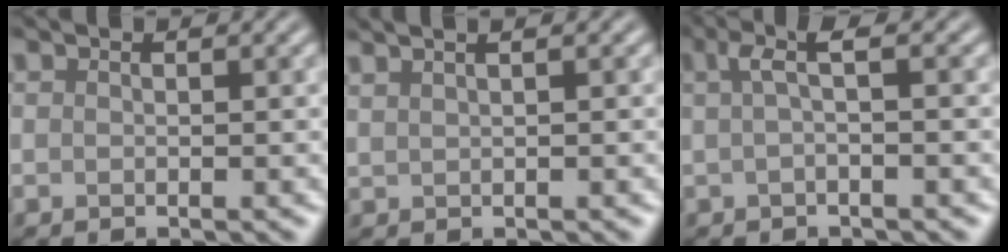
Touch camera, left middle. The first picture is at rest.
{"total": 4.8, "force": [3.0, 2.4, 2.9], "torque": [-0.020, 0.057, 0.021]}
{"total": 1.8, "force": [0.3, 0.1, 1.7], "torque": [-0.039, 0.015, 0.015]}